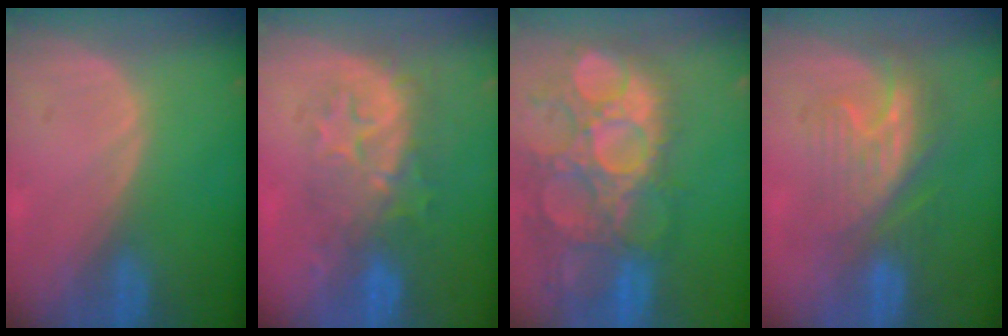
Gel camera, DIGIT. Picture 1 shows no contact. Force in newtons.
{"total": 8.4, "press": 8.1, "slide": 2.0}
{"total": 15.0, "press": 12.6, "slide": 8.2}
{"total": 8.5, "press": 7.5, "slide": 4.1}